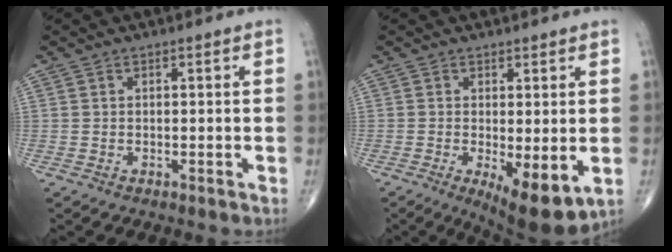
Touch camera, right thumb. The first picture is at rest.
{"total": 9.2, "force": [-2.0, 3.0, 8.4], "torque": [-0.121, -0.025, -0.022]}